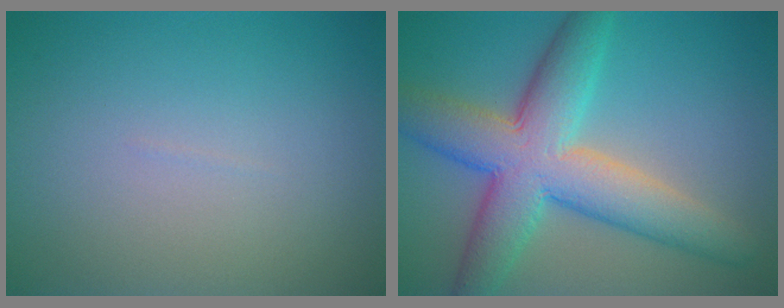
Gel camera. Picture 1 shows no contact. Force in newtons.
{"total": 9.4, "press": 9.3, "slide": 0.5}